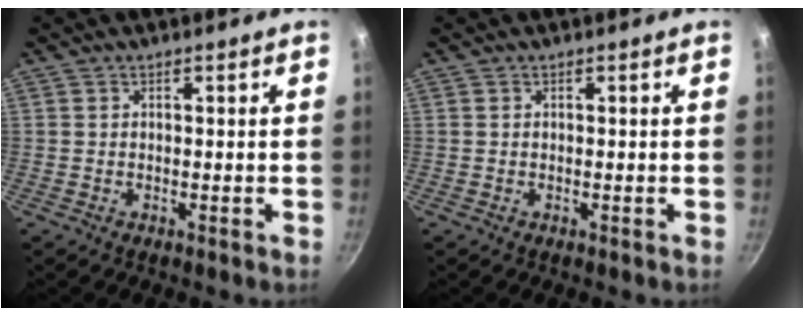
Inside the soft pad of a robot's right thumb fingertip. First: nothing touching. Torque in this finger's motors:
{"motor_torque": [-0.15, -0.15, -0.43, 0.49, 0.03]}